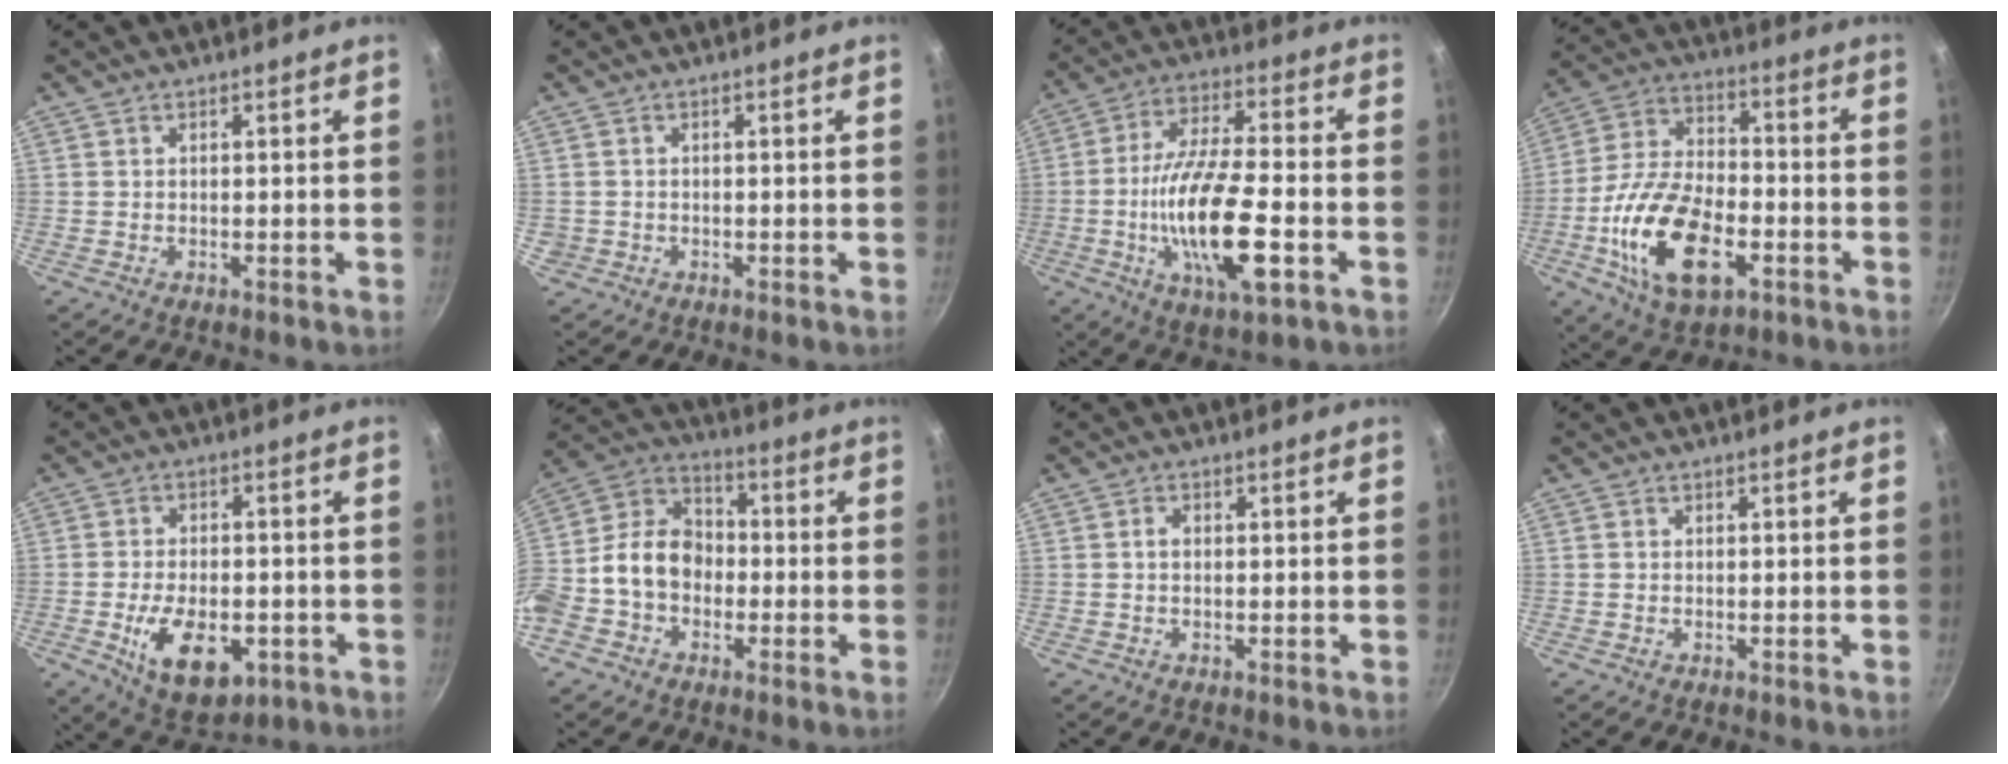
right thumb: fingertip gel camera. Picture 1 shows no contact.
{"total": 1.2, "force": [-0.2, 1.2, 0.2], "torque": [-0.002, 0.003, 0.002]}
{"total": 17.8, "force": [-4.5, 5.4, 16.3], "torque": [-0.299, 0.015, -0.087]}
{"total": 19.8, "force": [-6.3, 10.8, 15.3], "torque": [-0.279, 0.026, -0.113]}
{"total": 12.8, "force": [-3.8, 7.4, 9.7], "torque": [-0.141, 0.001, -0.046]}
{"total": 15.7, "force": [-2.4, 12.2, 9.5], "torque": [-0.146, 0.055, -0.061]}
{"total": 1.5, "force": [0.1, 1.1, 1.0], "torque": [-0.018, 0.005, -0.001]}
{"total": 0.0}